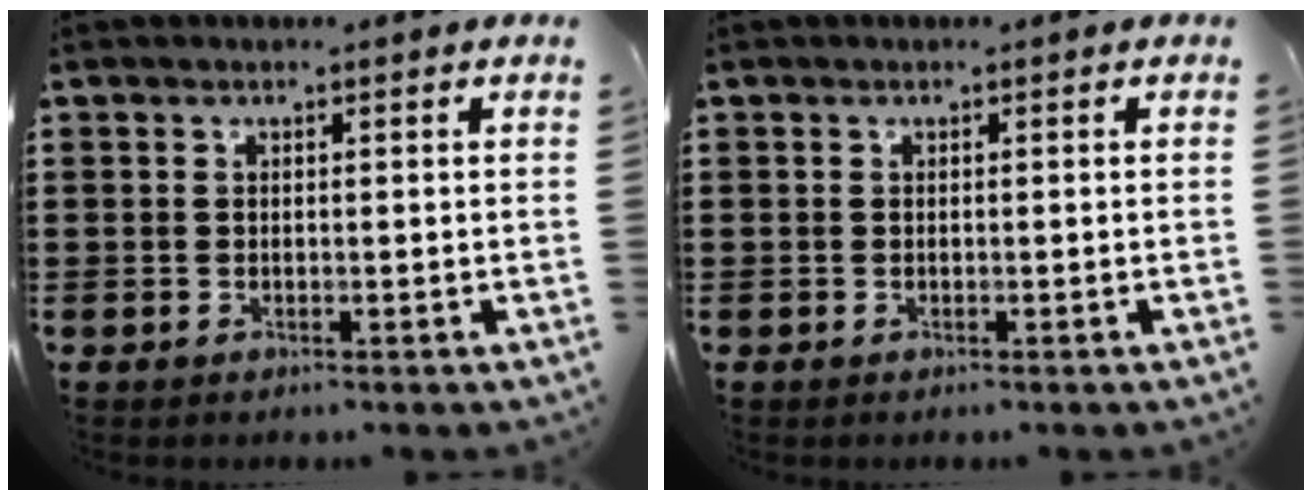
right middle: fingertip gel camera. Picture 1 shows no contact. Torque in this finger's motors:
{"motor_torque": [-0.10, -0.02, 0.00, -0.01]}